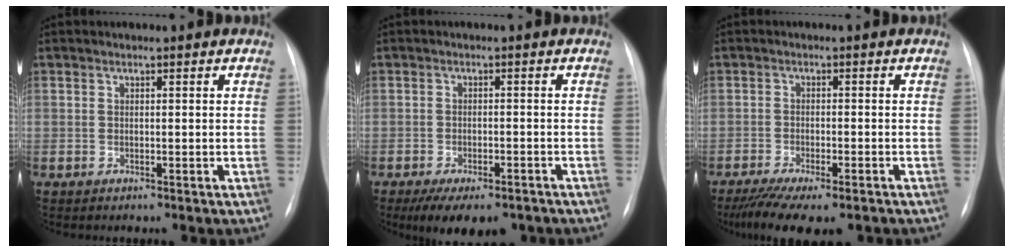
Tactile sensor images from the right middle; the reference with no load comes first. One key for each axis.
{"total": 10.2, "fx": -7.6, "fy": 4.1, "fz": 5.5, "tx": -0.073, "ty": -0.006, "tz": -0.106}
{"total": 11.7, "fx": -9.0, "fy": 2.9, "fz": 6.8, "tx": -0.113, "ty": -0.017, "tz": -0.135}